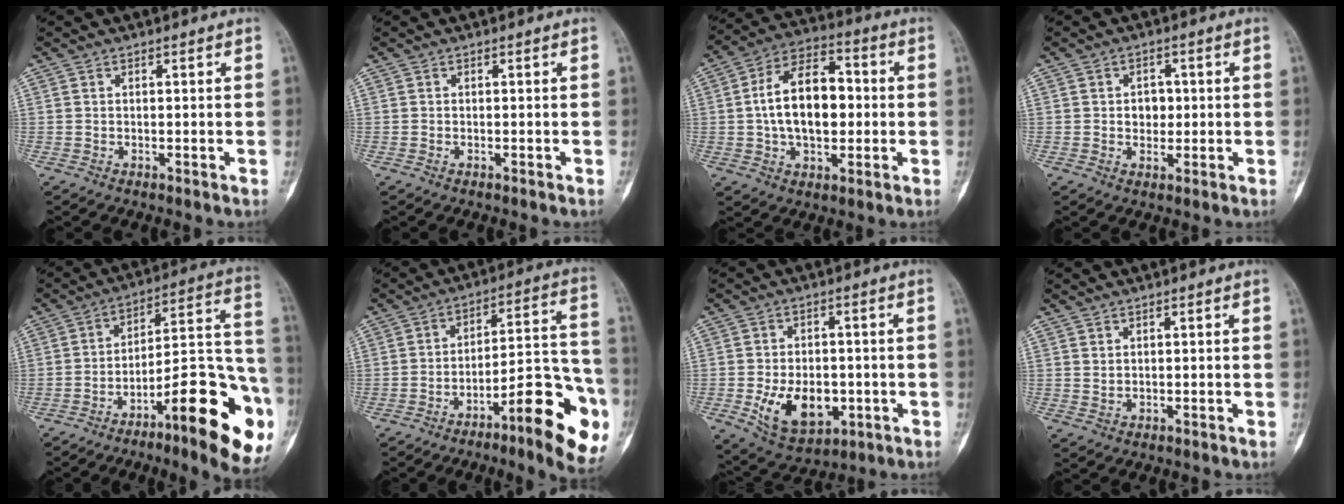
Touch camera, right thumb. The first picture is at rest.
{"total": 0.0}
{"total": 15.1, "force": [0.1, 9.0, 12.1], "torque": [-0.183, 0.028, -0.004]}
{"total": 3.6, "force": [0.1, 2.8, 2.2], "torque": [-0.009, 0.004, 0.001]}
{"total": 23.6, "force": [-10.9, 5.8, 20.1], "torque": [-0.228, 0.077, -0.158]}
{"total": 17.1, "force": [-8.0, 4.2, 14.6], "torque": [-0.181, 0.058, -0.112]}
{"total": 11.9, "force": [-2.9, 7.7, 8.6], "torque": [-0.115, 0.000, -0.029]}
{"total": 0.8, "force": [0.5, 0.4, 0.5], "torque": [-0.005, -0.002, 0.011]}